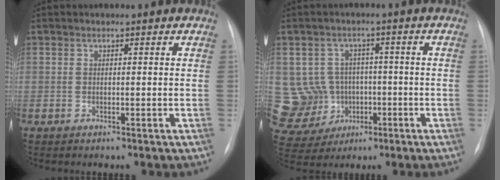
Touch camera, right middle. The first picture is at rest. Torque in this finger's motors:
{"motor_torque": [0.11, -0.13, -0.04, -0.04]}